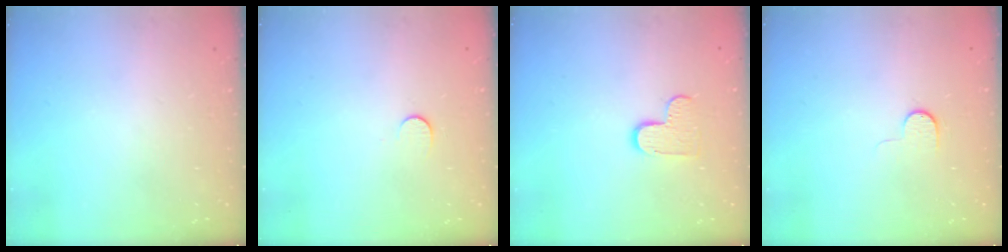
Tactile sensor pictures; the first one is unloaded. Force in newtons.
{"total": 5.2, "press": 5.2, "slide": 0.5}
{"total": 7.4, "press": 7.4, "slide": 0.4}
{"total": 5.0, "press": 5.0, "slide": 0.5}